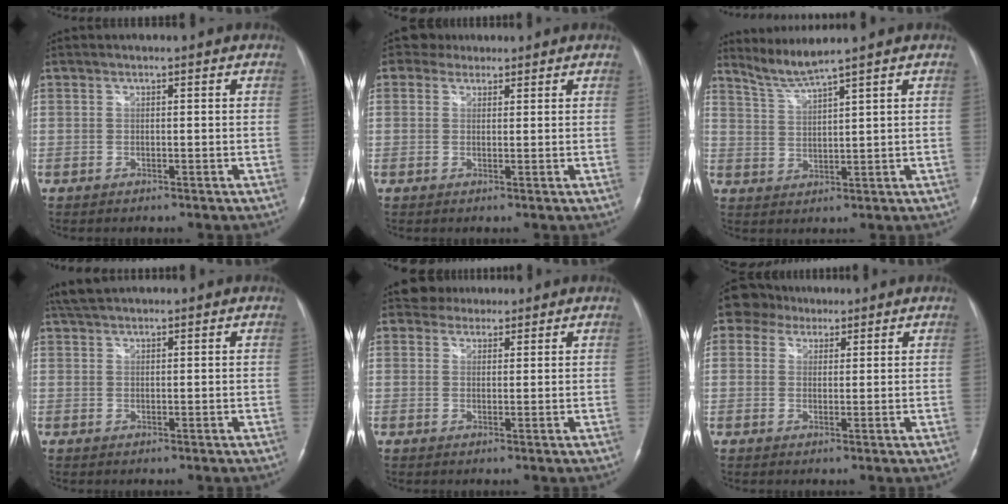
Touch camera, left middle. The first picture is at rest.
{"total": 2.3, "force": [1.7, 1.5, -0.1], "torque": [0.001, 0.013, 0.024]}
{"total": 4.2, "force": [3.7, -1.8, 1.0], "torque": [-0.033, -0.013, 0.085]}
{"total": 3.6, "force": [3.2, 0.7, 1.4], "torque": [-0.031, 0.021, 0.063]}
{"total": 2.8, "force": [2.4, 1.4, -0.4], "torque": [0.008, 0.010, 0.035]}
{"total": 4.7, "force": [3.3, 3.3, 0.7], "torque": [-0.019, 0.024, 0.058]}